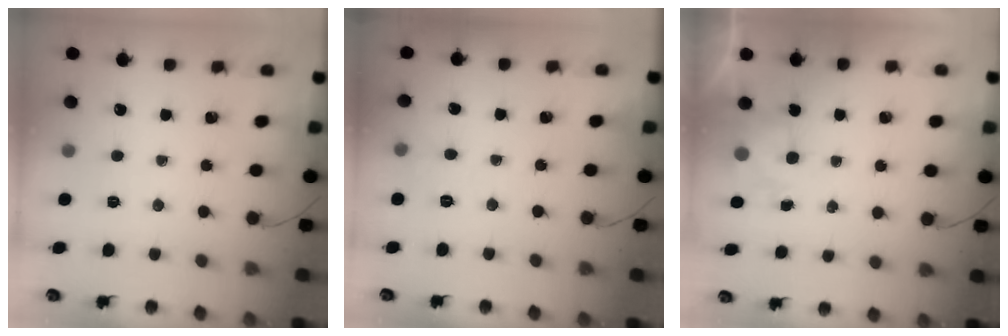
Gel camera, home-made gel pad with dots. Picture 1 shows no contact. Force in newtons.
{"total": 5.3, "press": 5.1, "slide": 1.3}
{"total": 1.9, "press": 1.6, "slide": 1.0}